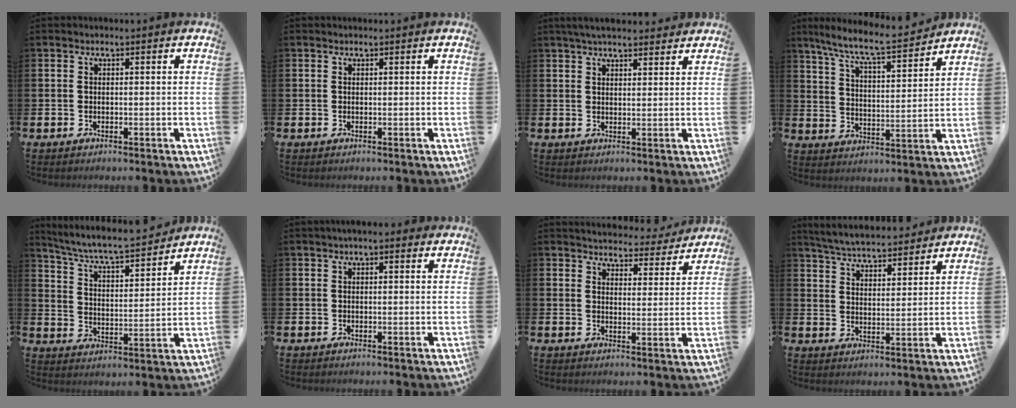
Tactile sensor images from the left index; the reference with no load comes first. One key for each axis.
{"total": 0.0}
{"total": 3.8, "fx": 3.5, "fy": 0.8, "fz": 1.3, "tx": -0.025, "ty": -0.010, "tz": 0.064}
{"total": 8.5, "fx": 7.7, "fy": 0.6, "fz": 3.5, "tx": -0.098, "ty": -0.051, "tz": 0.131}
{"total": 6.7, "fx": 6.3, "fy": 0.4, "fz": 2.1, "tx": -0.071, "ty": -0.052, "tz": 0.105}
{"total": 1.4, "fx": 1.2, "fy": 0.3, "fz": 0.8, "tx": -0.003, "ty": -0.001, "tz": 0.018}
{"total": 4.4, "fx": 4.3, "fy": 1.0, "fz": 0.0, "tx": -0.002, "ty": -0.039, "tz": 0.072}
{"total": 5.7, "fx": 5.6, "fy": 0.6, "fz": 0.8, "tx": -0.036, "ty": -0.037, "tz": 0.099}